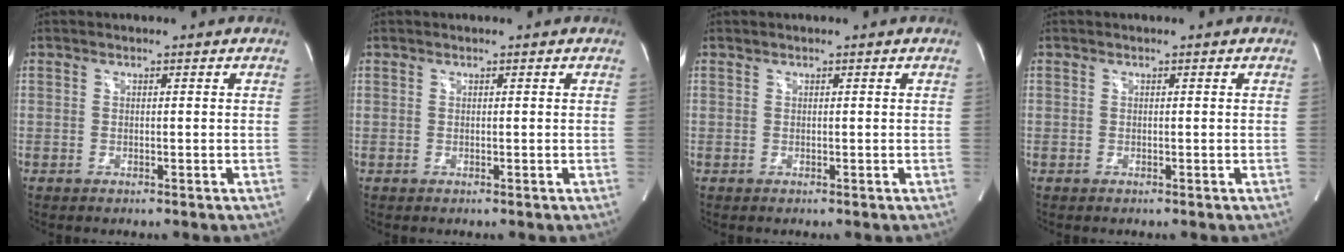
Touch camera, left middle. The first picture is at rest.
{"total": 0.0}
{"total": 0.0}
{"total": 0.0}